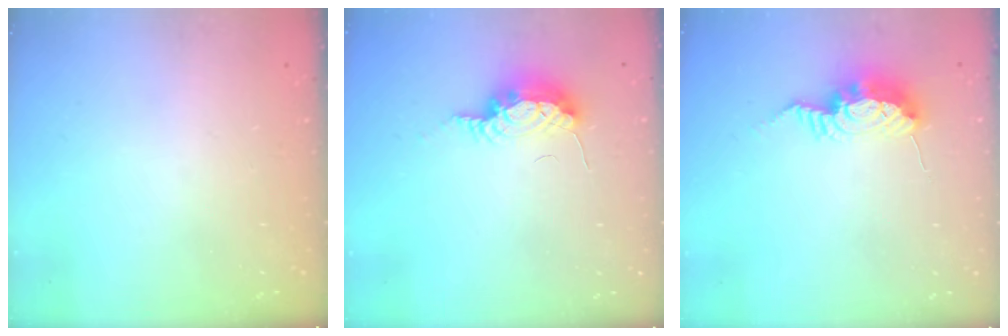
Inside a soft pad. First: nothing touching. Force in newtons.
{"total": 14.9, "press": 10.1, "slide": 11.0}
{"total": 9.5, "press": 9.5, "slide": 0.8}